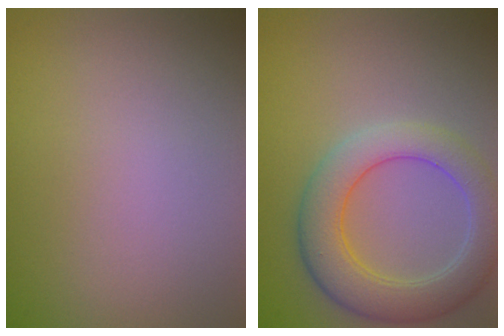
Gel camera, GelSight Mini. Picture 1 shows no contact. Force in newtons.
{"total": 5.7, "press": 5.7, "slide": 0.4}